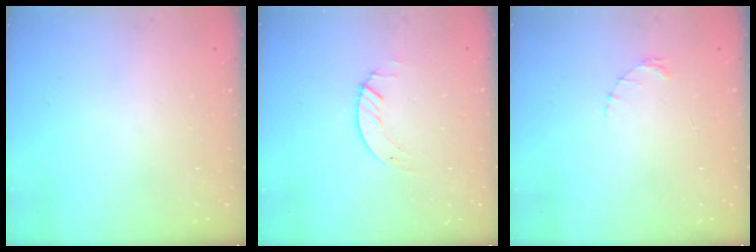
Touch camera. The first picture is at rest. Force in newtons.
{"total": 1.3, "press": 1.2, "slide": 0.1}
{"total": 1.6, "press": 1.5, "slide": 0.3}